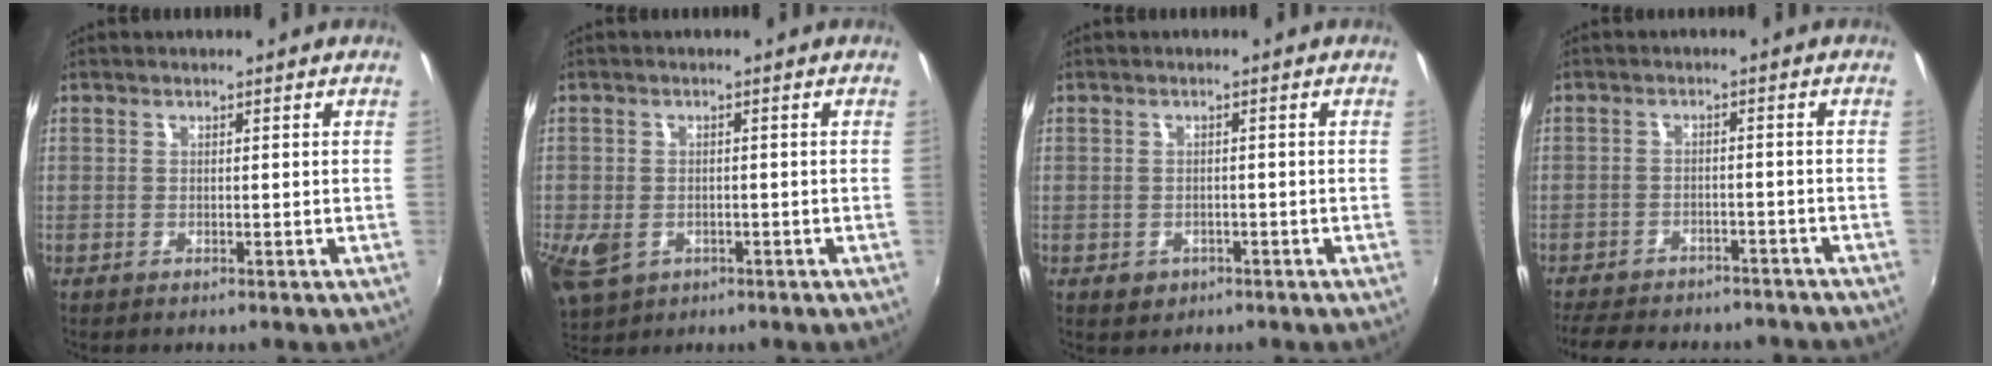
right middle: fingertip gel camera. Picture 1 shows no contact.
{"total": 7.8, "force": [-2.7, 5.7, 4.7], "torque": [-0.109, -0.022, -0.044]}
{"total": 2.4, "force": [-1.0, 2.0, 0.8], "torque": [-0.020, -0.003, -0.010]}
{"total": 14.9, "force": [-12.6, 5.2, 5.9], "torque": [-0.136, -0.017, -0.174]}